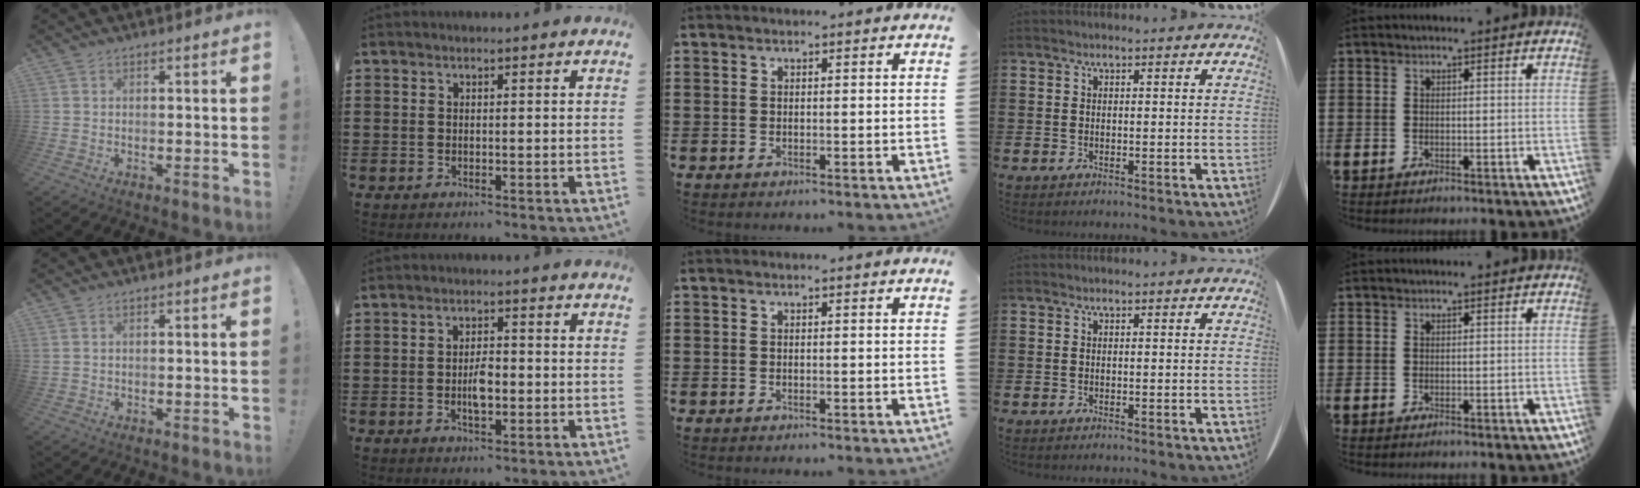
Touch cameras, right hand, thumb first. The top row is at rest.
{"thumb": {"total": 0.6, "force": [0.2, 0.4, 0.4], "torque": [-0.014, 0.003, 0.005]}, "index": {"total": 3.7, "force": [-0.9, 1.4, 3.4], "torque": [-0.061, 0.003, -0.015]}}